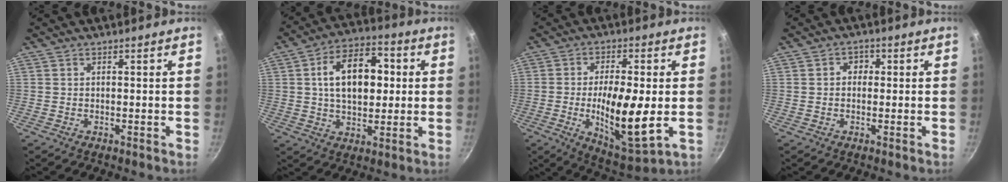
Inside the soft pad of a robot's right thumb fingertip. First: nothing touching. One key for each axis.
{"total": 14.9, "fx": 2.1, "fy": 9.1, "fz": 11.6, "tx": -0.153, "ty": 0.016, "tz": 0.026}
{"total": 14.8, "fx": -2.0, "fy": 4.5, "fz": 13.9, "tx": -0.240, "ty": -0.006, "tz": -0.028}
{"total": 2.3, "fx": 0.2, "fy": 1.9, "fz": 1.3, "tx": -0.013, "ty": 0.006, "tz": -0.002}